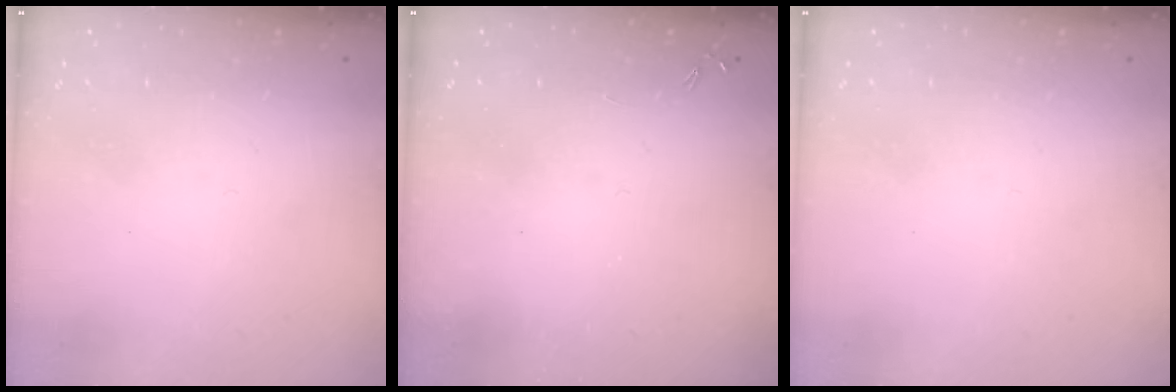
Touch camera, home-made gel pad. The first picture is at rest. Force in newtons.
{"total": 0.0}
{"total": 0.0}